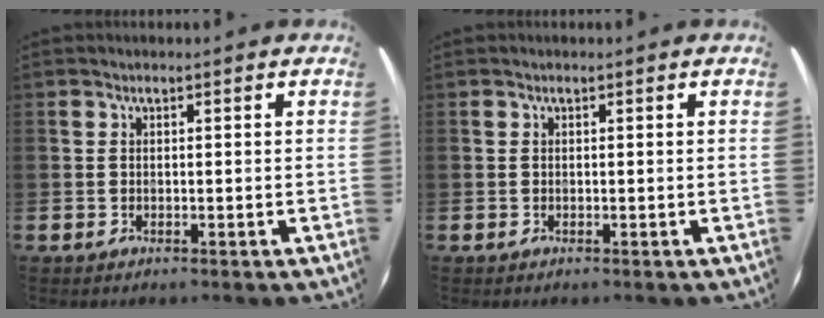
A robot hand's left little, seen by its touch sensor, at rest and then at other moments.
{"total": 0.0}